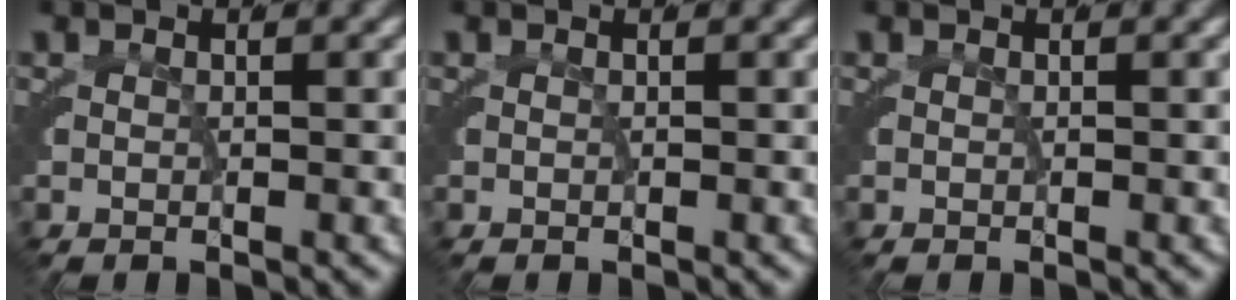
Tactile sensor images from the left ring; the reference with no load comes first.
{"total": 0.0}
{"total": 0.0}